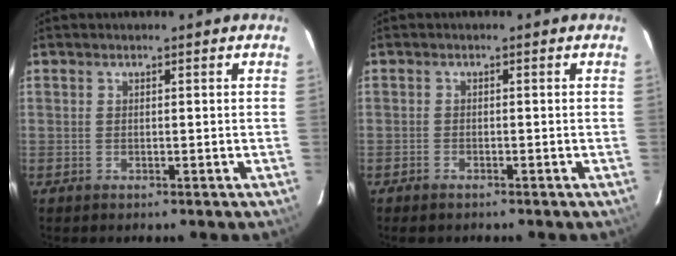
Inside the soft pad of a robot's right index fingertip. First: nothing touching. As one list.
[{"total": 1.6, "force": [-1.4, 0.7, 0.4], "torque": [-0.018, -0.001, -0.027]}]